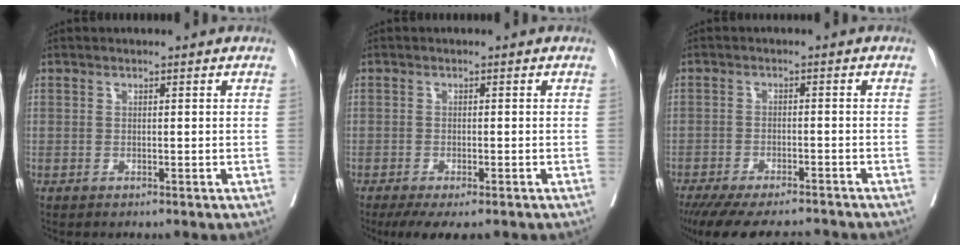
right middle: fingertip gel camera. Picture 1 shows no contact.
{"total": 5.9, "force": [-4.3, 1.8, 3.6], "torque": [-0.050, -0.012, -0.068]}
{"total": 13.7, "force": [-12.2, 2.6, 5.7], "torque": [-0.116, -0.023, -0.174]}